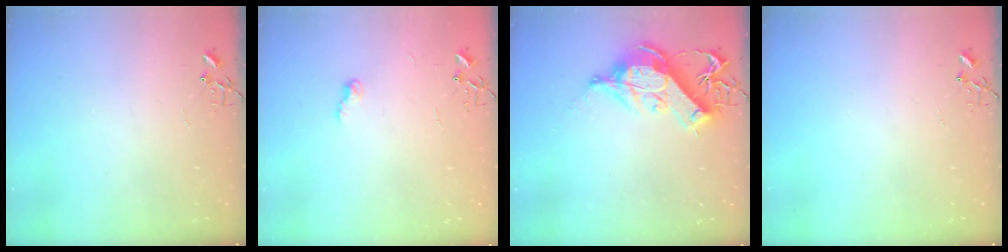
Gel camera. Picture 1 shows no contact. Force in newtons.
{"total": 5.0, "press": 4.9, "slide": 0.7}
{"total": 13.7, "press": 13.5, "slide": 2.2}
{"total": 0.0}